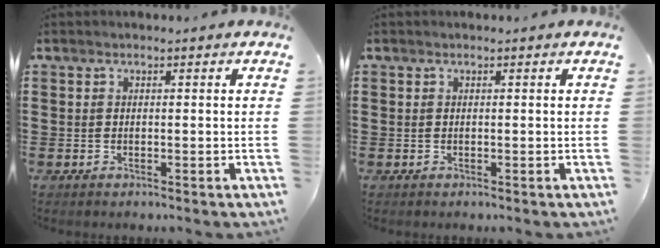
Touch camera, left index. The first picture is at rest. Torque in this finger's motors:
{"motor_torque": [0.00, 0.00, -0.01, 0.00]}